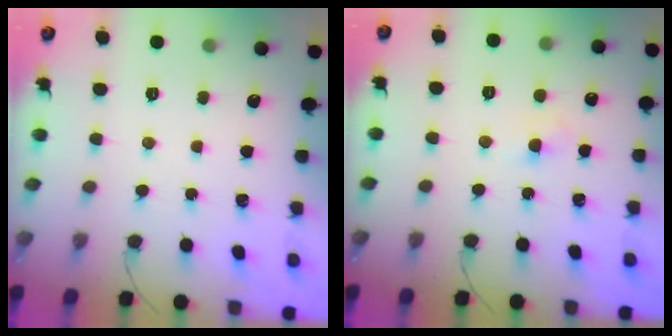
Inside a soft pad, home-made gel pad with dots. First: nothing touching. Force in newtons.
{"total": 1.9, "press": 1.8, "slide": 0.8}